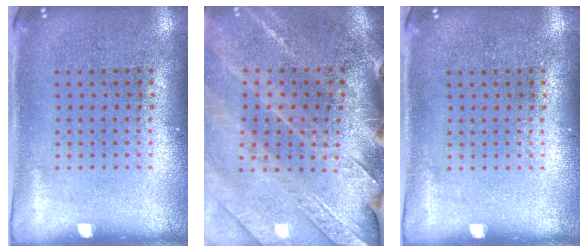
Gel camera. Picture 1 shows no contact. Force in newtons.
{"total": 2.9, "press": 2.9, "slide": 0.4}
{"total": 0.0}